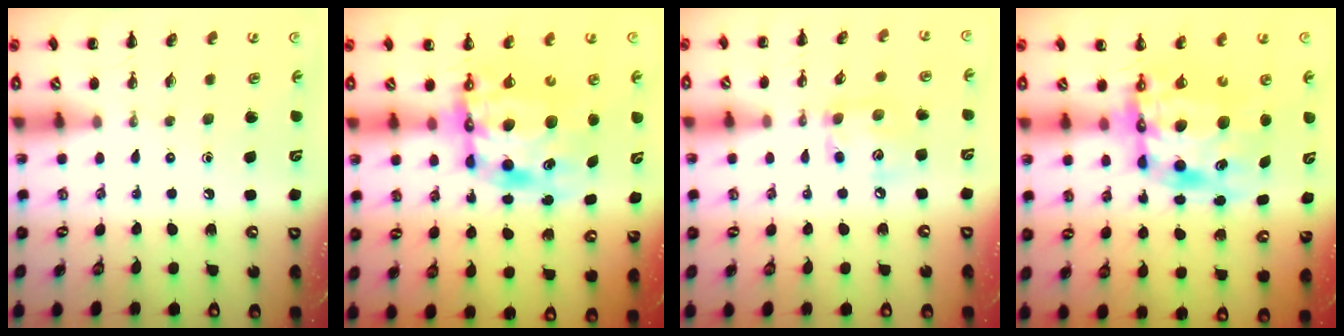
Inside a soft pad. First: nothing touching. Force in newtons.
{"total": 11.9, "press": 11.6, "slide": 2.4}
{"total": 8.7, "press": 8.7, "slide": 0.3}
{"total": 11.1, "press": 10.7, "slide": 2.8}